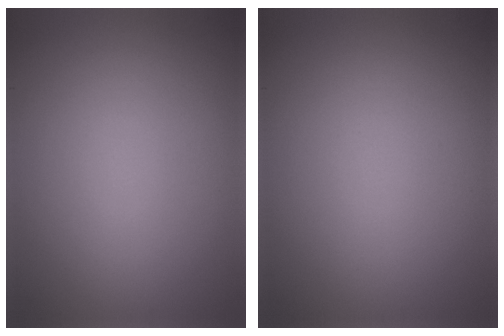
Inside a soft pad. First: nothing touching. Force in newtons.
{"total": 0.0}